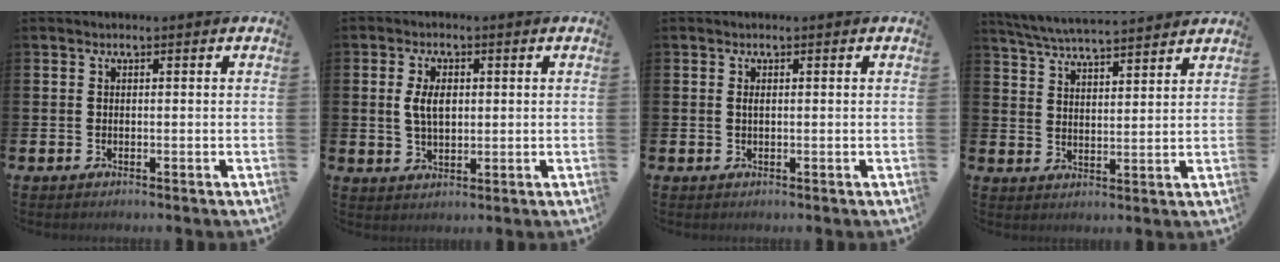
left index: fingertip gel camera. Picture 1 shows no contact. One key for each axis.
{"total": 4.3, "fx": 1.0, "fy": 2.4, "fz": 3.4, "tx": -0.064, "ty": 0.008, "tz": 0.014}
{"total": 0.6, "fx": 0.2, "fy": 0.2, "fz": 0.5, "tx": -0.012, "ty": 0.002, "tz": 0.004}
{"total": 5.4, "fx": 5.3, "fy": 0.0, "fz": 1.0, "tx": -0.047, "ty": -0.033, "tz": 0.096}